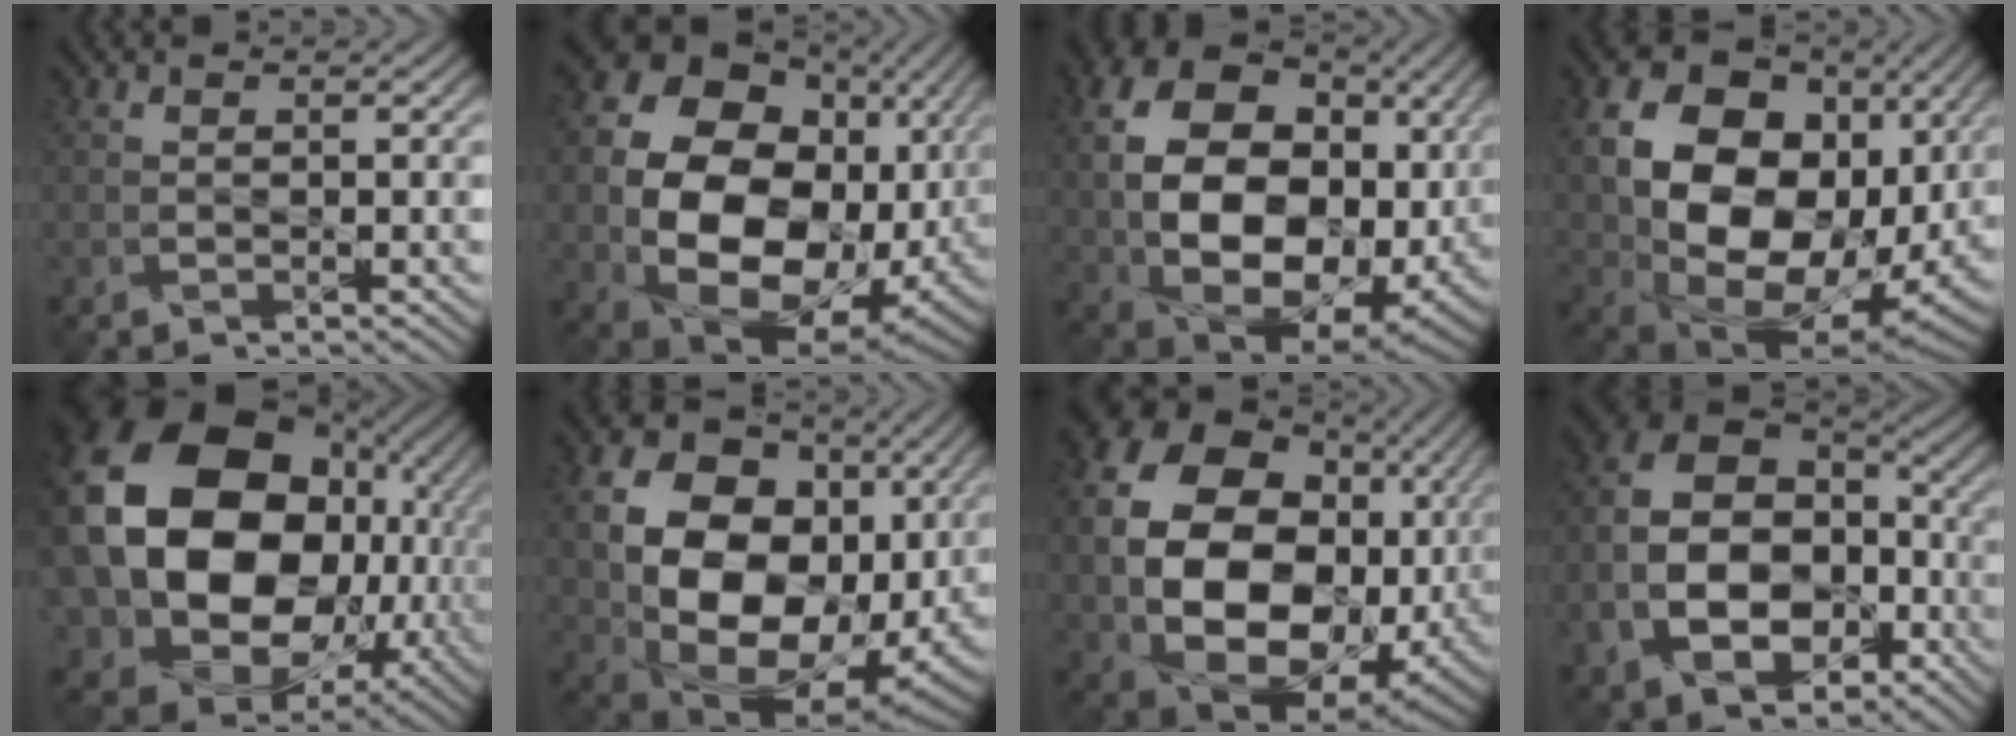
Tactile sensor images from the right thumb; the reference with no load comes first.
{"total": 20.8, "force": [-1.0, 15.8, 13.5], "torque": [-0.293, -0.063, 0.032]}
{"total": 18.2, "force": [1.0, 13.2, 12.6], "torque": [-0.265, -0.033, 0.035]}
{"total": 20.9, "force": [2.7, 15.5, 13.9], "torque": [-0.291, -0.022, 0.077]}
{"total": 24.9, "force": [2.3, 20.2, 14.3], "torque": [-0.345, -0.054, 0.059]}
{"total": 20.3, "force": [1.2, 15.1, 13.5], "torque": [-0.276, -0.032, 0.059]}
{"total": 20.9, "force": [0.1, 15.8, 13.7], "torque": [-0.309, -0.048, 0.047]}
{"total": 15.7, "force": [-5.2, 11.0, 9.9], "torque": [-0.223, -0.033, -0.081]}